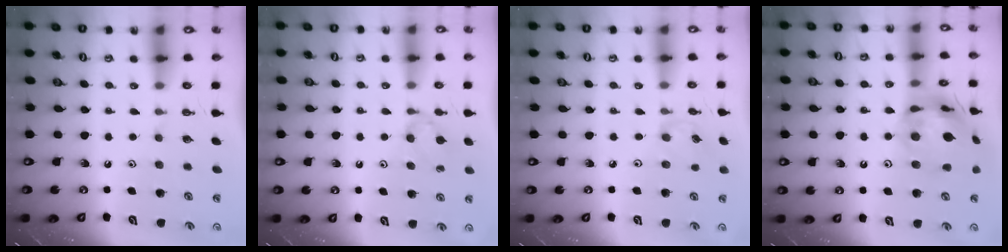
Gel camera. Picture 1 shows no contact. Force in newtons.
{"total": 6.9, "press": 6.8, "slide": 0.9}
{"total": 2.6, "press": 2.6, "slide": 0.4}
{"total": 19.0, "press": 18.9, "slide": 2.3}